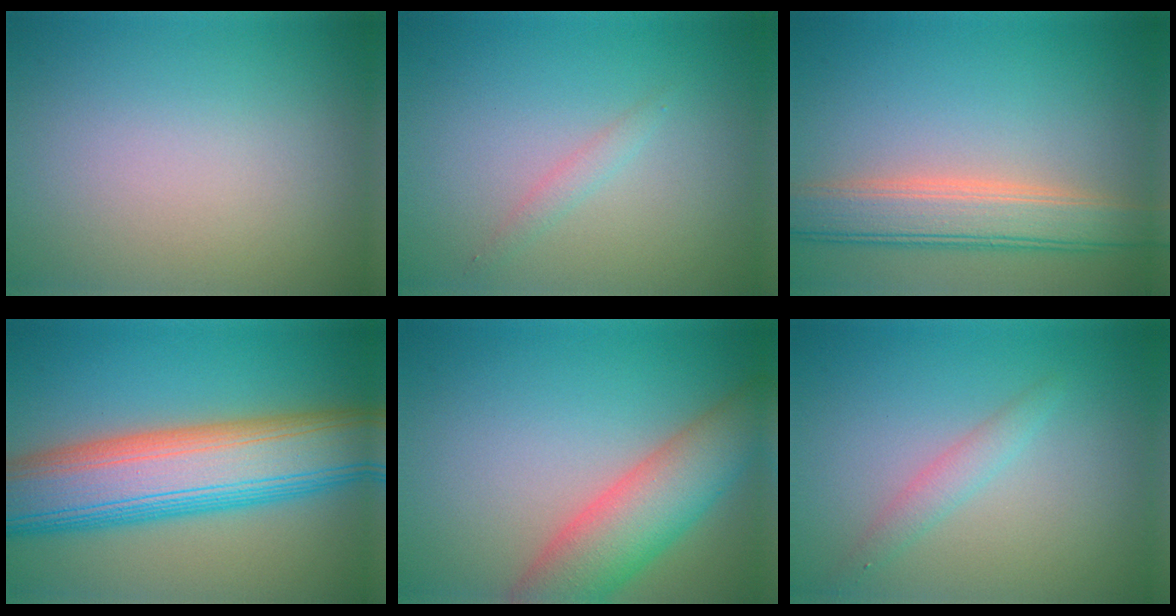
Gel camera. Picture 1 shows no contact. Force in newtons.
{"total": 1.0, "press": 1.0, "slide": 0.0}
{"total": 5.4, "press": 5.4, "slide": 0.7}
{"total": 12.6, "press": 12.6, "slide": 0.7}
{"total": 7.3, "press": 7.3, "slide": 0.4}
{"total": 1.7, "press": 1.7, "slide": 0.0}